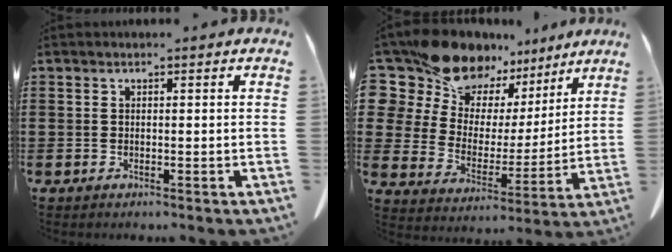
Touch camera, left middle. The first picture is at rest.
{"total": 13.3, "force": [11.3, 6.5, 2.5], "torque": [-0.106, -0.080, 0.214]}